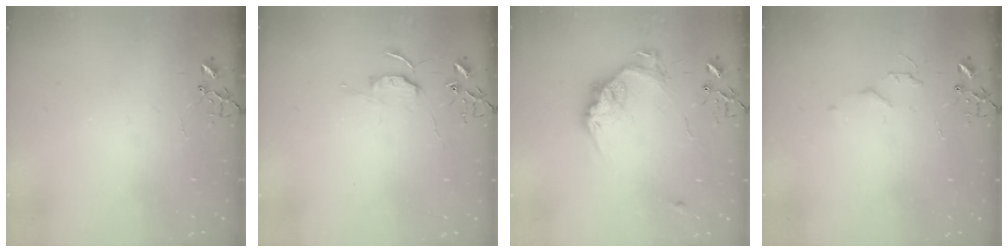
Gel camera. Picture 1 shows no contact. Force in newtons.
{"total": 5.7, "press": 5.7, "slide": 0.6}
{"total": 15.4, "press": 15.4, "slide": 1.0}
{"total": 5.0, "press": 5.0, "slide": 0.7}